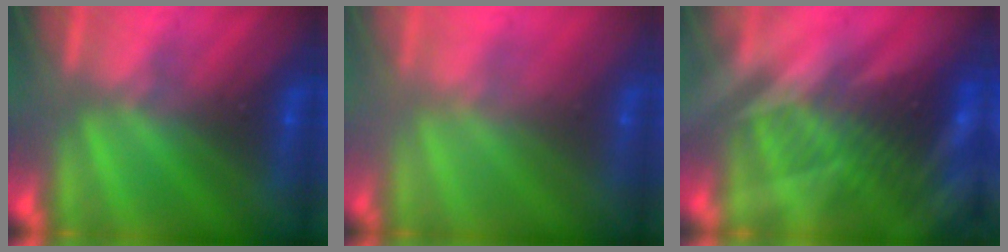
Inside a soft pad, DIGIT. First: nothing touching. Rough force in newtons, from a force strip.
{"total": 2.7}
{"total": 2.9}